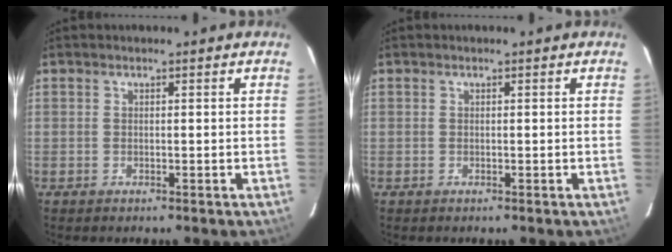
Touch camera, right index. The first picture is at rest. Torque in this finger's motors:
{"motor_torque": [-0.01, 0.01, 0.00, 0.01]}